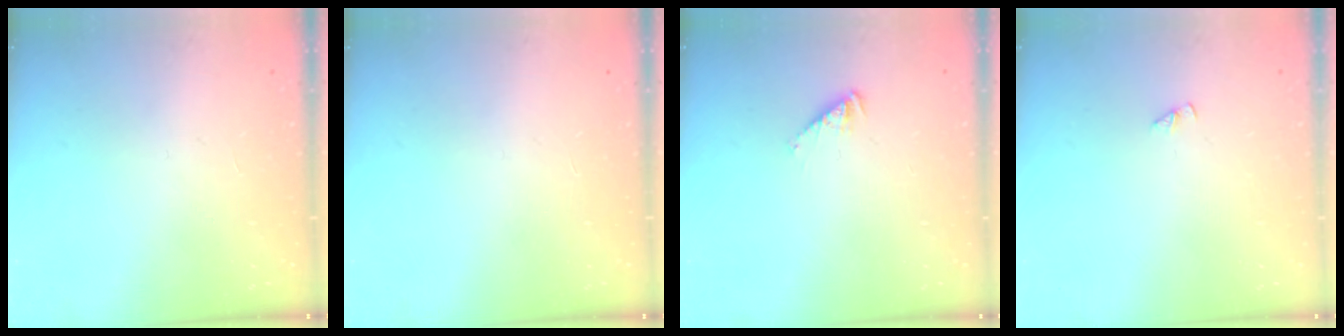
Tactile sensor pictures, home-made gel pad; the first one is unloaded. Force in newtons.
{"total": 0.0}
{"total": 1.5, "press": 1.5, "slide": 0.3}
{"total": 0.8, "press": 0.8, "slide": 0.1}